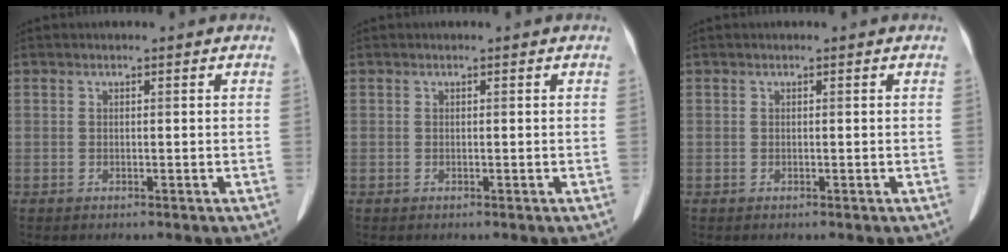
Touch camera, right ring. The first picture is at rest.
{"total": 0.0}
{"total": 0.0}